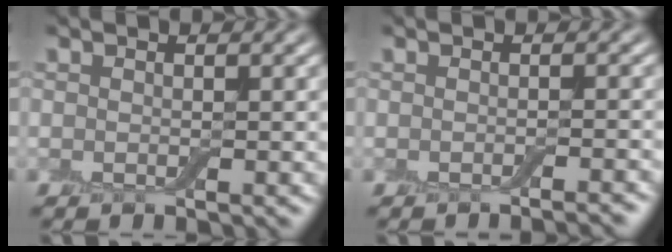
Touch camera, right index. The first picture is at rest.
{"total": 1.5, "force": [-1.1, 0.2, 0.9], "torque": [-0.002, -0.001, -0.019]}